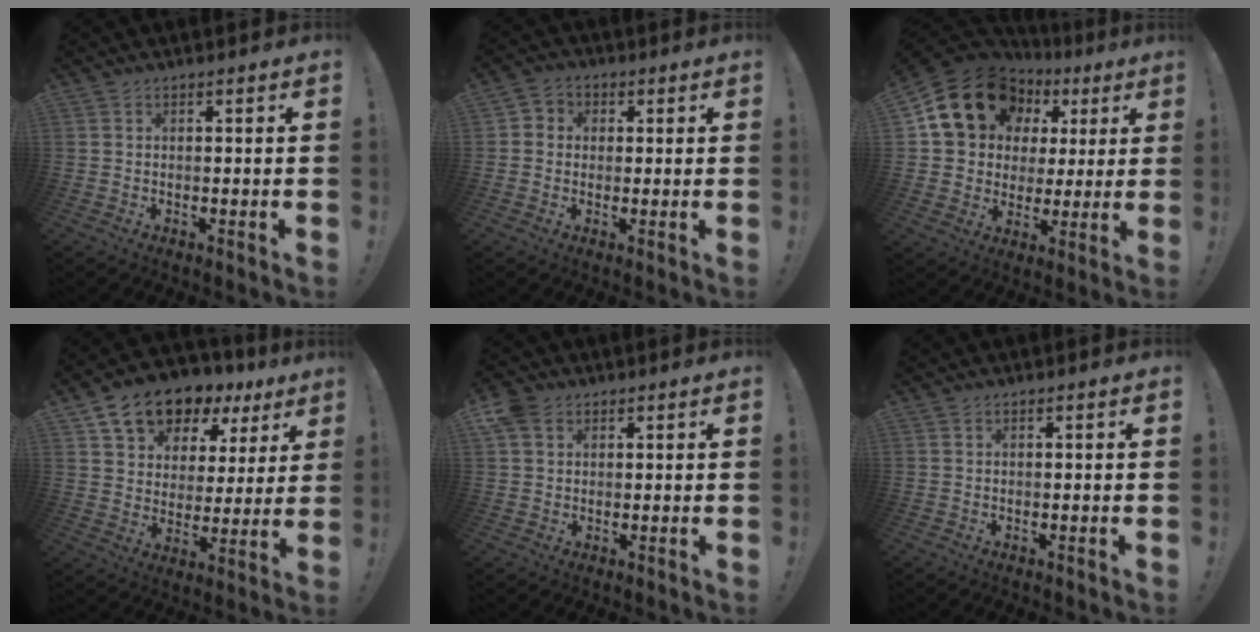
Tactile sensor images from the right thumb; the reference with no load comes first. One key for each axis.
{"total": 4.1, "fx": -0.5, "fy": 3.9, "fz": 1.3, "tx": -0.021, "ty": 0.012, "tz": -0.008}
{"total": 18.8, "fx": 8.6, "fy": 14.3, "fz": 8.5, "tx": -0.130, "ty": -0.036, "tz": 0.179}
{"total": 13.5, "fx": 9.6, "fy": 7.9, "fz": 5.2, "tx": -0.082, "ty": -0.068, "tz": 0.172}
{"total": 6.7, "fx": 3.0, "fy": 5.3, "fz": 2.6, "tx": -0.039, "ty": -0.007, "tz": 0.062}
{"total": 0.0}